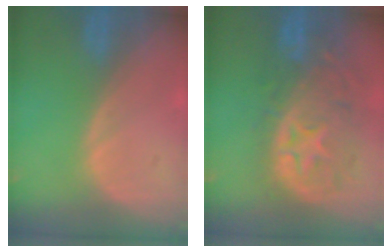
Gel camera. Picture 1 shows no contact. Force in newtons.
{"total": 11.0, "press": 9.7, "slide": 5.1}